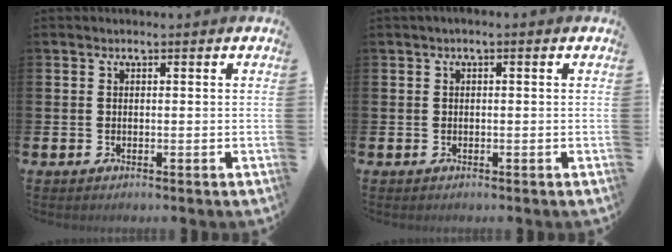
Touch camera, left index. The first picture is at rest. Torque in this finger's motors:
{"motor_torque": [0.11, -0.35, -0.17, 0.01]}